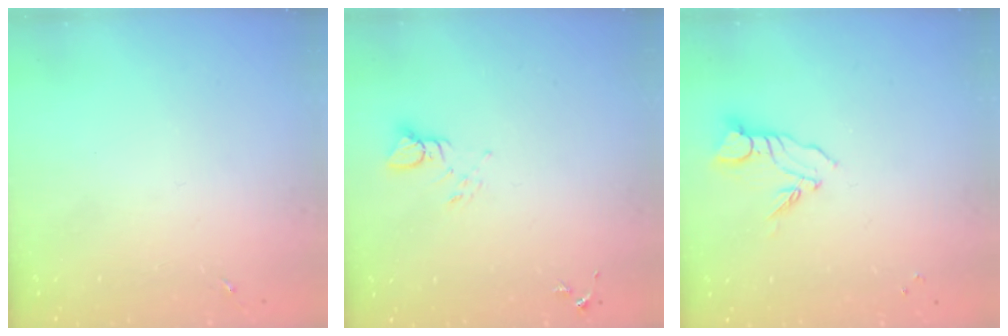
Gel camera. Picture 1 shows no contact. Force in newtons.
{"total": 3.9, "press": 3.9, "slide": 0.4}
{"total": 6.1, "press": 6.1, "slide": 0.5}